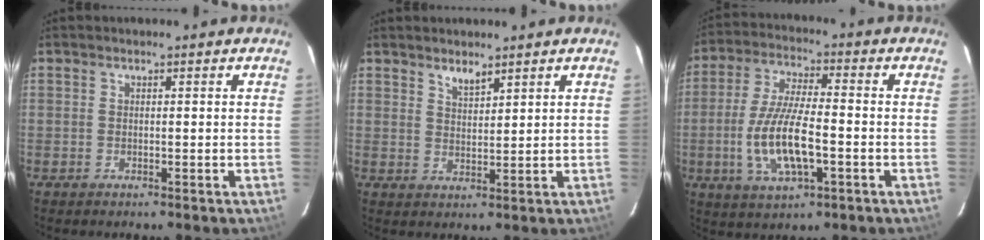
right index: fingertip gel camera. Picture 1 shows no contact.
{"total": 2.9, "force": [2.4, 0.8, 1.4], "torque": [-0.023, 0.001, 0.043]}
{"total": 12.9, "force": [-3.3, 4.2, 11.8], "torque": [-0.242, -0.008, -0.057]}